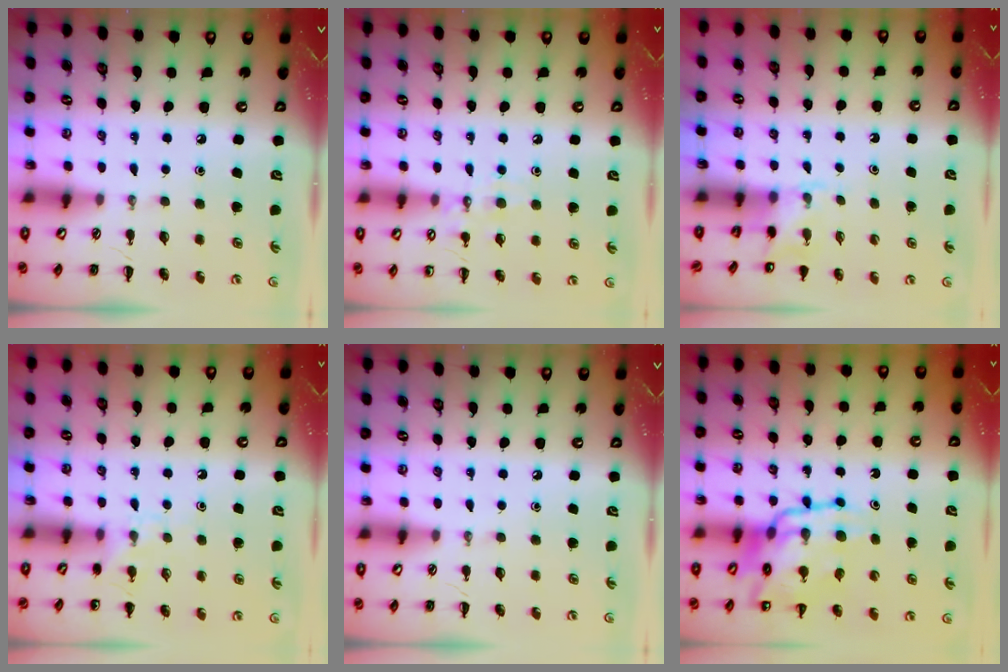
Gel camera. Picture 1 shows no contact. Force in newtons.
{"total": 7.7, "press": 7.6, "slide": 1.4}
{"total": 2.5, "press": 2.4, "slide": 0.9}
{"total": 5.3, "press": 5.1, "slide": 1.6}
{"total": 0.0}
{"total": 15.4, "press": 14.8, "slide": 4.0}